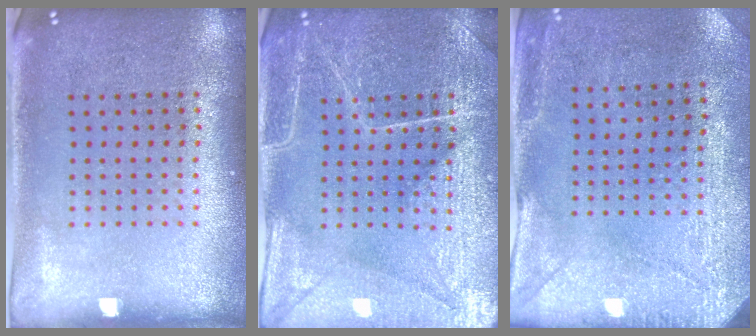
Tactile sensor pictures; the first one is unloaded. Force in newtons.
{"total": 4.3, "press": 4.2, "slide": 1.1}
{"total": 2.9, "press": 2.6, "slide": 1.3}